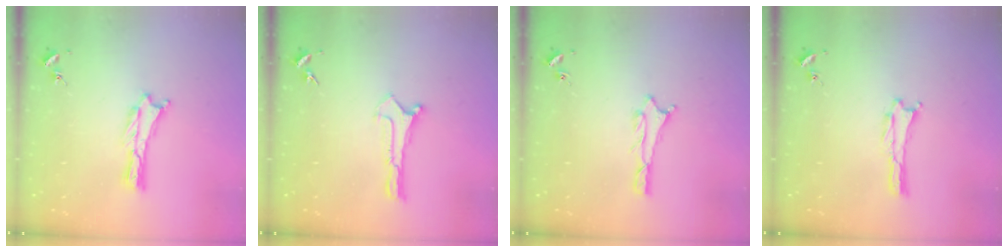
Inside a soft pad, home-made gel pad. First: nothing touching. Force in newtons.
{"total": 0.0}
{"total": 1.1, "press": 1.0, "slide": 0.1}
{"total": 0.0}